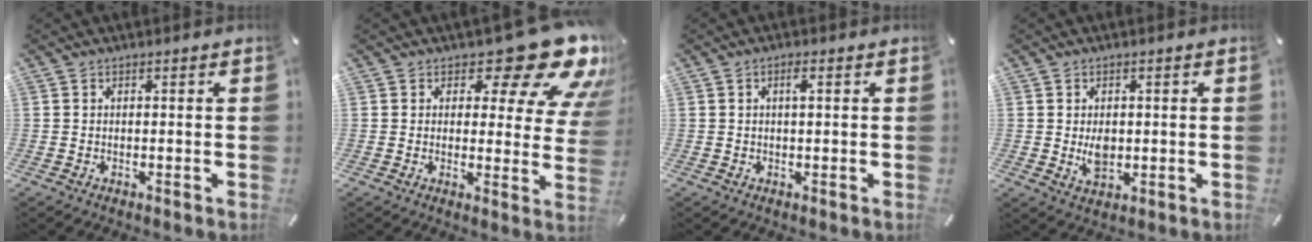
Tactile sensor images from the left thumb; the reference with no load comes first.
{"total": 17.2, "force": [10.3, 7.1, 11.8], "torque": [-0.149, -0.072, 0.168]}
{"total": 2.0, "force": [0.6, 0.6, 1.8], "torque": [-0.036, 0.004, 0.008]}
{"total": 4.9, "force": [-0.1, 3.6, 3.4], "torque": [-0.068, -0.007, -0.009]}